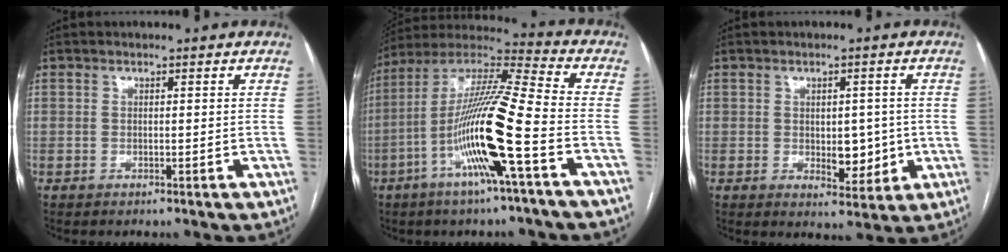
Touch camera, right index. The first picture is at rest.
{"total": 17.3, "force": [-5.5, -0.2, 16.4], "torque": [-0.323, -0.002, -0.112]}
{"total": 5.4, "force": [-0.4, 2.9, 4.5], "torque": [-0.055, -0.002, 0.005]}